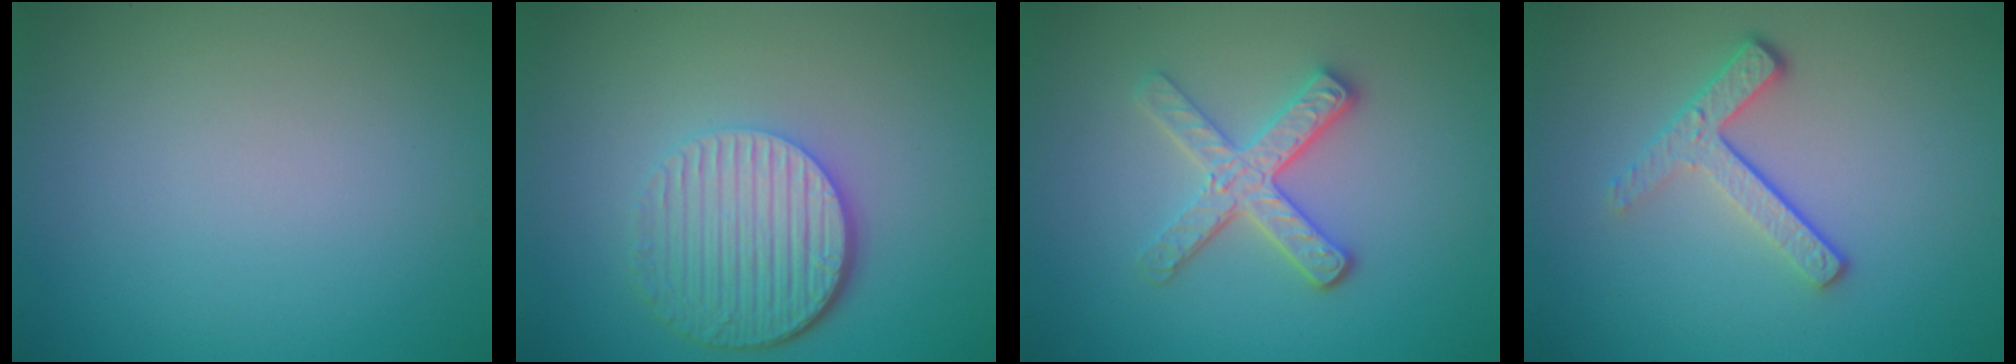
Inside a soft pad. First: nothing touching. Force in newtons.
{"total": 5.8, "press": 4.1, "slide": 4.1}
{"total": 3.6, "press": 3.1, "slide": 1.7}
{"total": 3.5, "press": 2.5, "slide": 2.4}